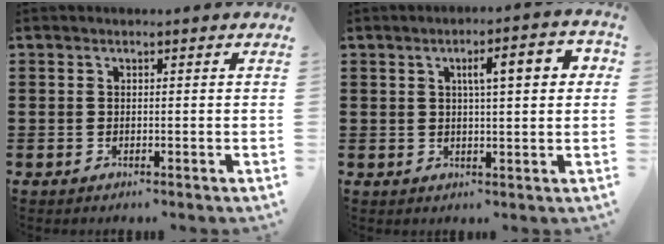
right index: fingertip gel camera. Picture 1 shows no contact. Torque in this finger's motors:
{"motor_torque": [0.27, -0.08, 0.31, 0.10]}